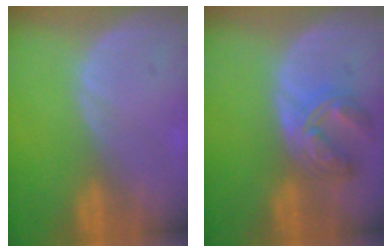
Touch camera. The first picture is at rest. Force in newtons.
{"total": 6.1, "press": 6.0, "slide": 0.7}